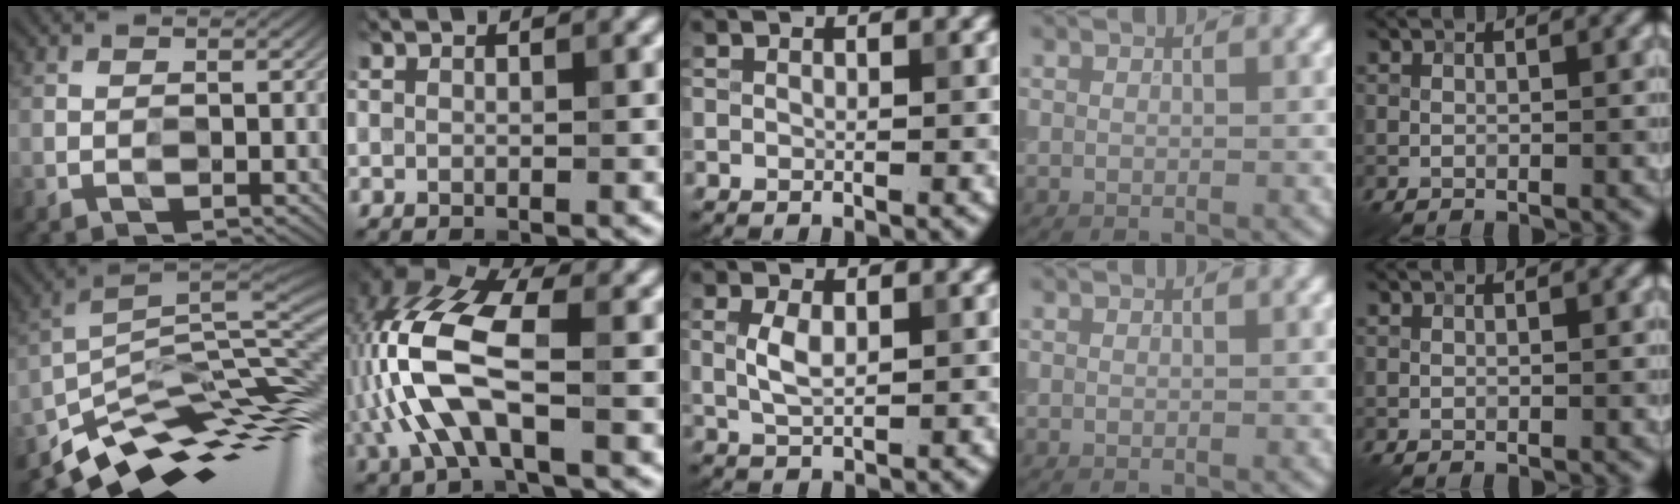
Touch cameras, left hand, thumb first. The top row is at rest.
{"thumb": {"total": 11.9, "force": [-6.9, 4.2, 8.7], "torque": [-0.162, -0.003, -0.123]}, "index": {"total": 9.5, "force": [-1.4, 4.4, 8.3], "torque": [-0.196, 0.018, -0.036]}, "middle": {"total": 2.3, "force": [0.4, 1.2, 2.0], "torque": [-0.049, 0.001, 0.011]}}